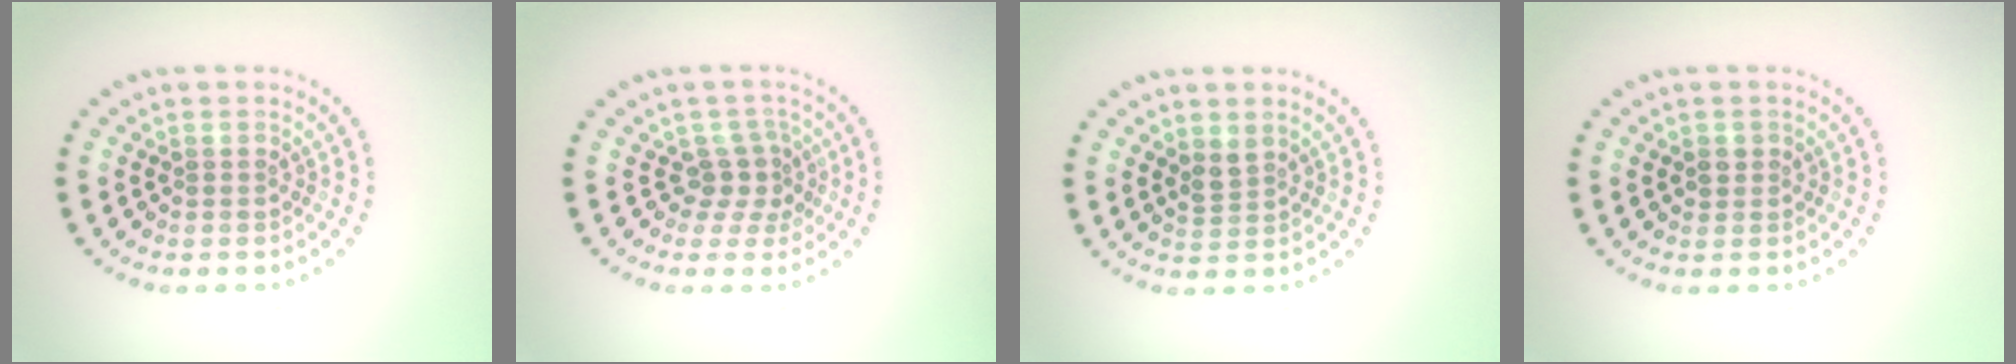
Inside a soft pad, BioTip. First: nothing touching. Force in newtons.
{"total": 2.4, "press": 1.7, "slide": 1.8}
{"total": 1.3, "press": 1.0, "slide": 0.8}
{"total": 1.0, "press": 0.8, "slide": 0.5}